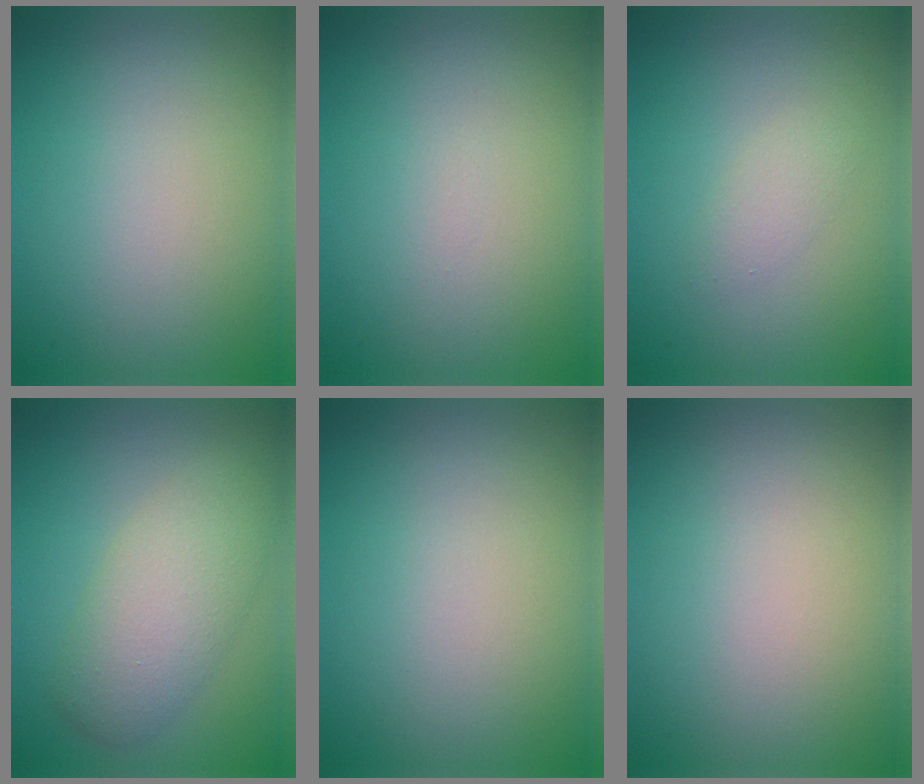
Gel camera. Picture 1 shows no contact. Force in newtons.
{"total": 0.0}
{"total": 1.4, "press": 1.4, "slide": 0.1}
{"total": 5.1, "press": 5.1, "slide": 0.2}
{"total": 0.0}
{"total": 0.0}